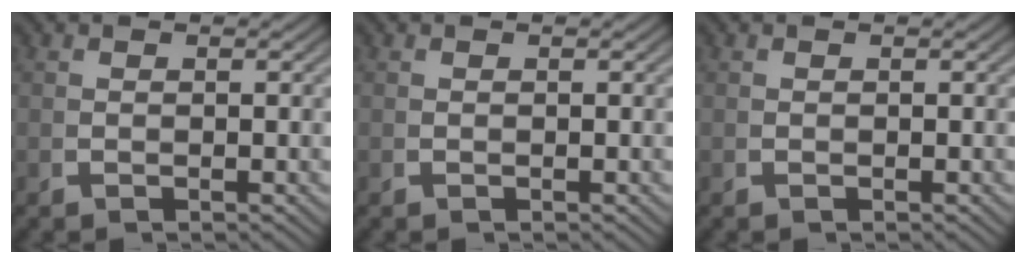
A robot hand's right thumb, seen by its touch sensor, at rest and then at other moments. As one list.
[{"total": 0.0}, {"total": 0.0}]